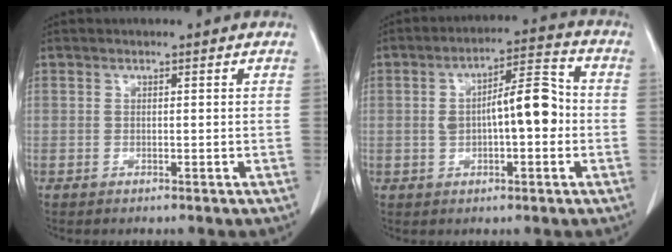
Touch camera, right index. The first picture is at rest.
{"total": 9.5, "force": [-0.3, 2.9, 9.1], "torque": [-0.153, 0.031, -0.005]}